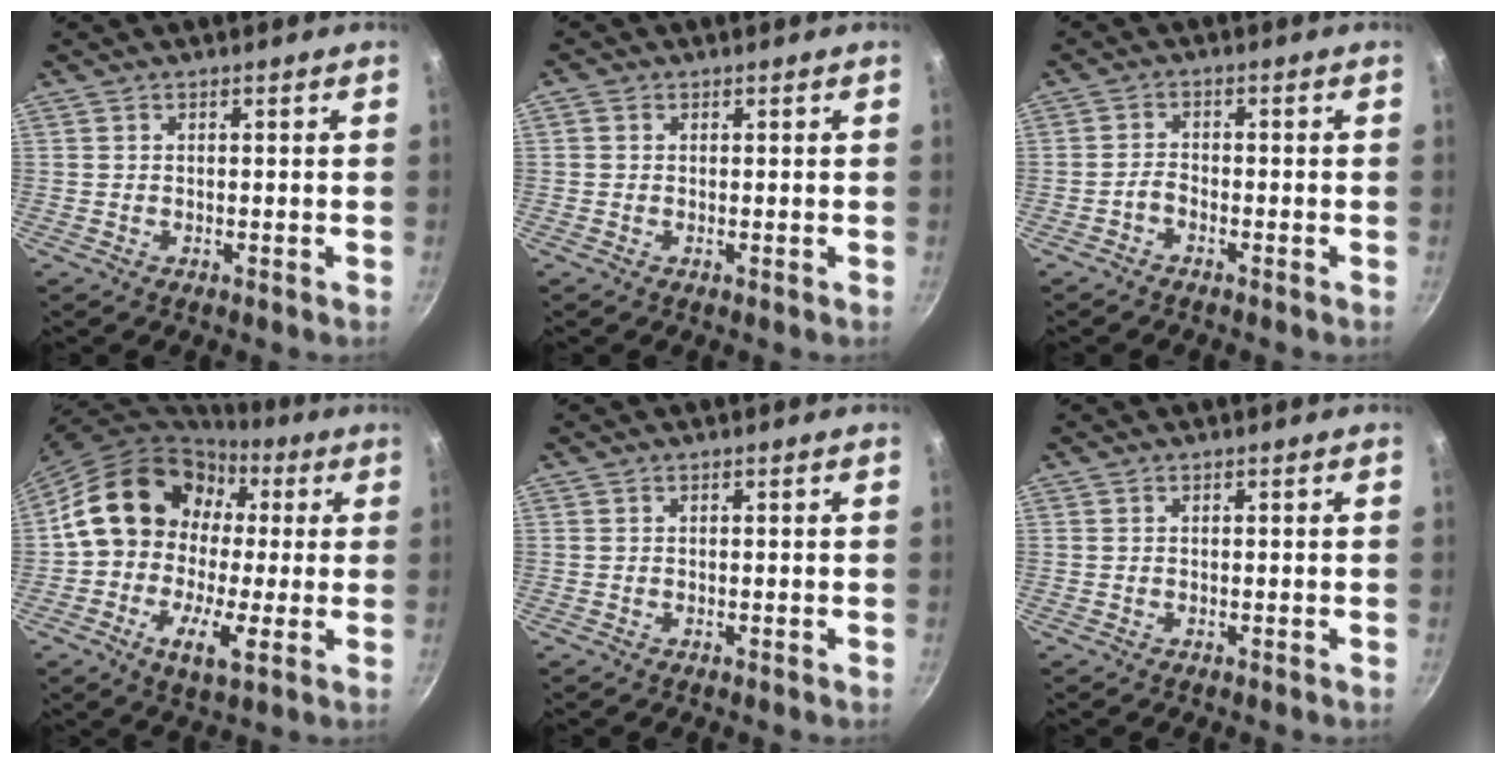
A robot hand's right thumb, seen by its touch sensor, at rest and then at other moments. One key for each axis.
{"total": 1.0, "fx": 0.2, "fy": 0.9, "fz": 0.4, "tx": -0.007, "ty": 0.004, "tz": -0.001}
{"total": 2.0, "fx": -1.5, "fy": 0.8, "fz": 0.9, "tx": -0.020, "ty": 0.016, "tz": -0.032}
{"total": 20.5, "fx": 2.6, "fy": 14.6, "fz": 14.2, "tx": -0.230, "ty": 0.034, "tz": 0.029}
{"total": 0.0}
{"total": 0.0}